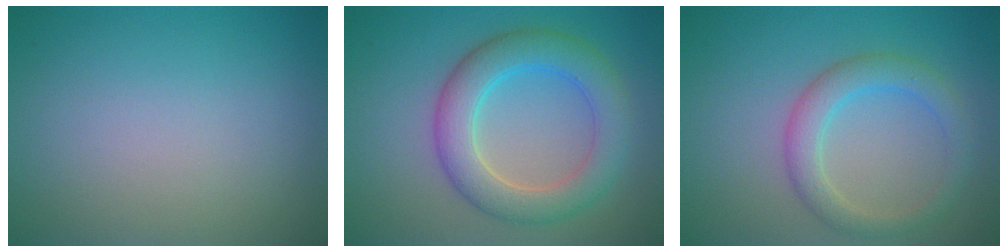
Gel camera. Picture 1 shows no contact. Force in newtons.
{"total": 5.7, "press": 5.7, "slide": 0.1}
{"total": 3.4, "press": 3.4, "slide": 0.1}